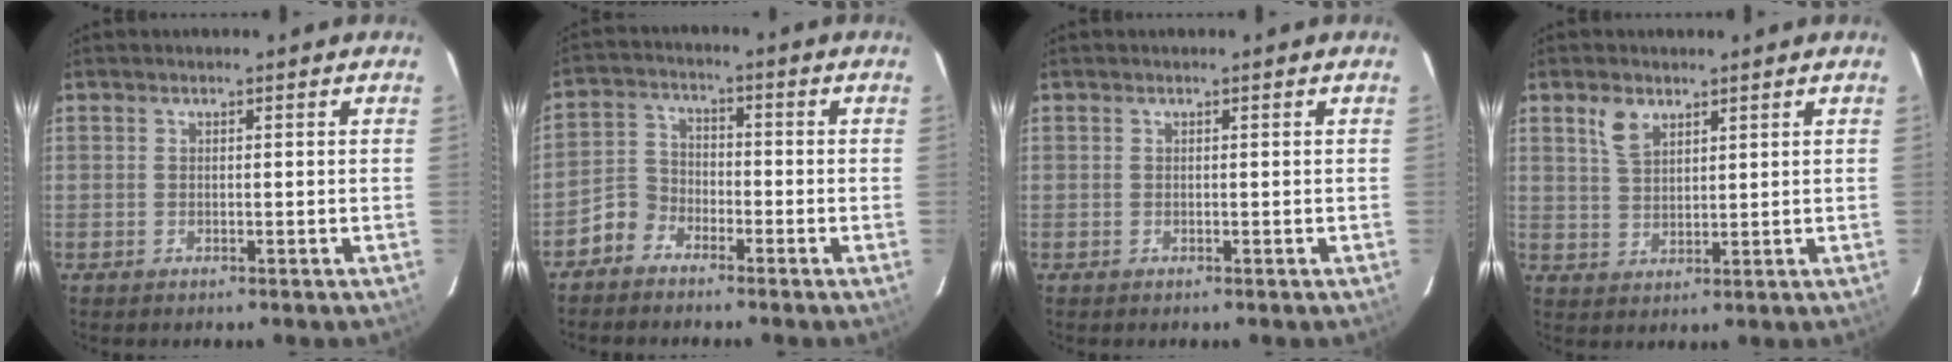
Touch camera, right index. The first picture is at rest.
{"total": 5.1, "force": [-3.7, 3.4, 0.8], "torque": [-0.017, 0.023, -0.080]}
{"total": 0.0}
{"total": 4.6, "force": [2.8, 2.6, 2.6], "torque": [-0.050, 0.008, 0.057]}